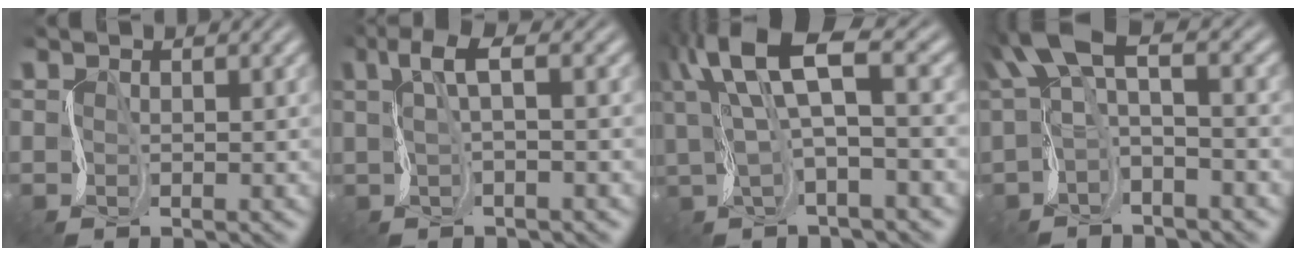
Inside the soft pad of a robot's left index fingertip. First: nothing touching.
{"total": 2.5, "force": [0.7, 0.5, 2.3], "torque": [-0.048, 0.010, 0.013]}
{"total": 7.8, "force": [2.8, 2.0, 7.0], "torque": [-0.140, 0.027, 0.049]}
{"total": 4.8, "force": [0.9, 1.7, 4.4], "torque": [-0.079, 0.018, 0.005]}